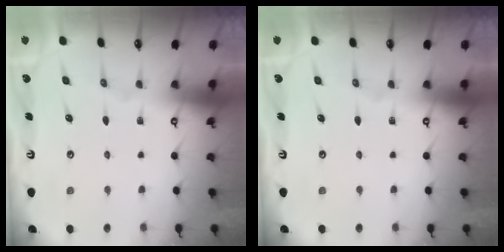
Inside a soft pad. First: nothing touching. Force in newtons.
{"total": 0.0}